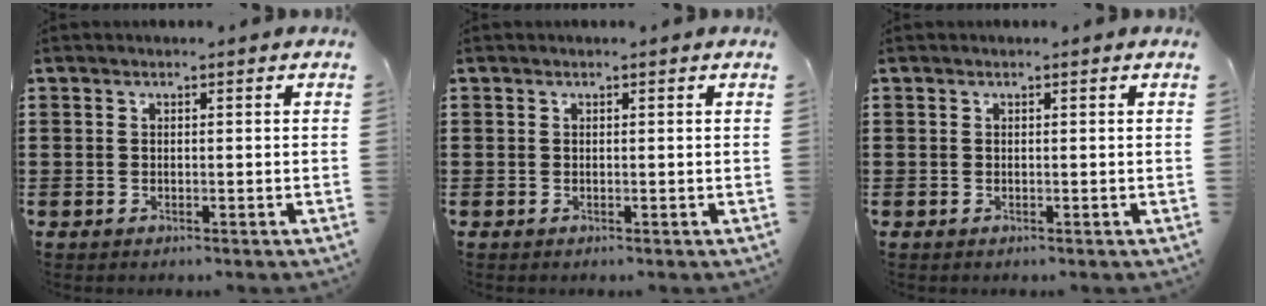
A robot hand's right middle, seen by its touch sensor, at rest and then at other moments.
{"total": 0.0}
{"total": 0.0}